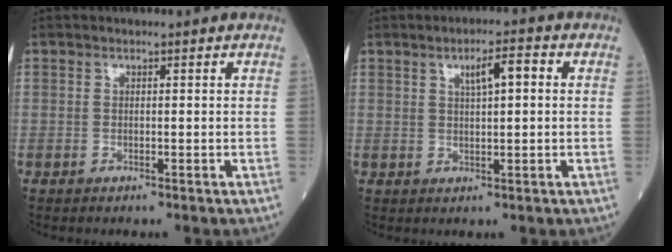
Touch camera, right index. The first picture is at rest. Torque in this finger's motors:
{"motor_torque": [0.10, 0.06, 0.05, 0.06]}